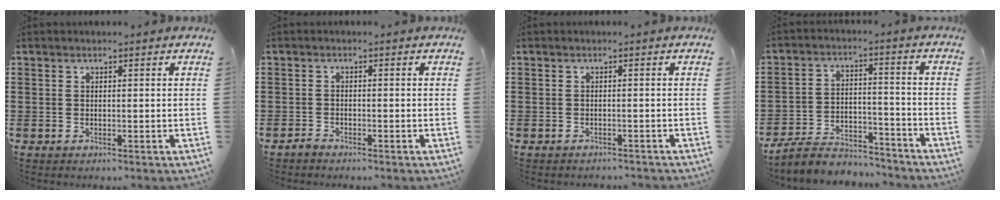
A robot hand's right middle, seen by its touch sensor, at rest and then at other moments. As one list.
[{"total": 1.1, "force": [-1.0, 0.3, 0.4], "torque": [-0.018, -0.004, -0.023]}, {"total": 0.9, "force": [-0.9, 0.1, 0.0], "torque": [-0.002, 0.001, -0.019]}, {"total": 6.0, "force": [-5.6, 1.5, 1.4], "torque": [-0.034, 0.011, -0.112]}]